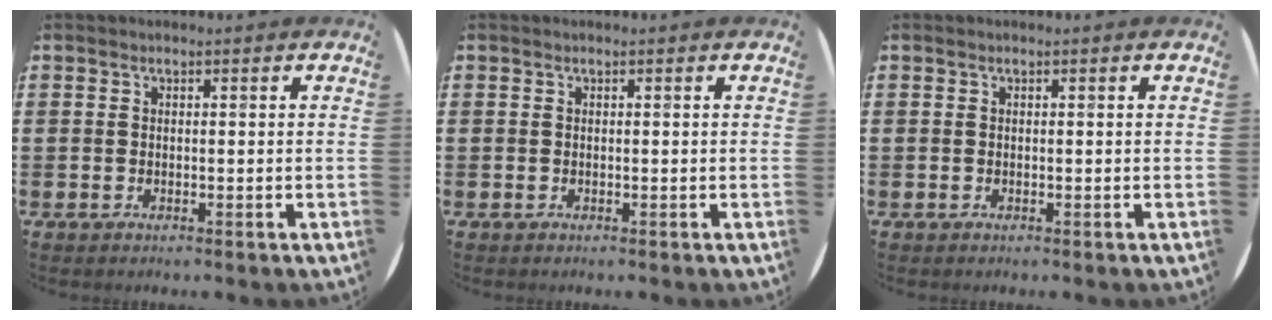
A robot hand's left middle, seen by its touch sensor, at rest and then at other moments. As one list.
[{"total": 0.0}, {"total": 0.0}]